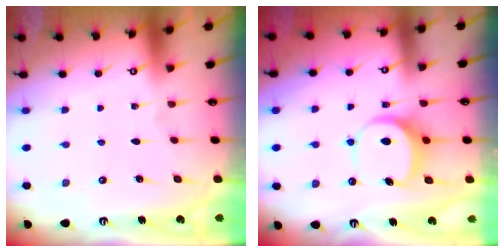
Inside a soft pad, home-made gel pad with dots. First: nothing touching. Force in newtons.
{"total": 6.2, "press": 6.2, "slide": 0.6}